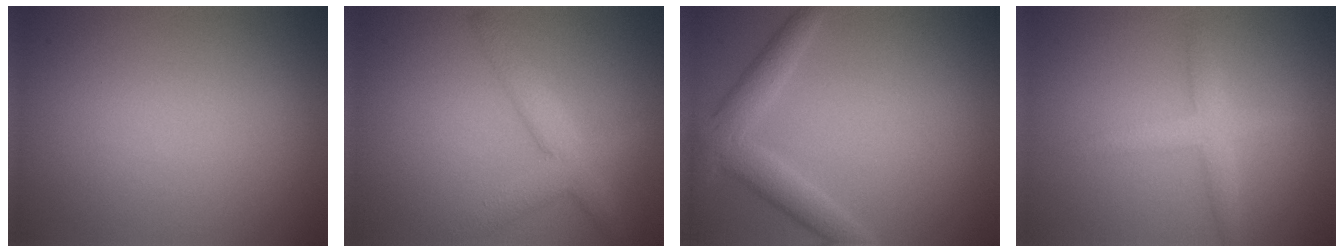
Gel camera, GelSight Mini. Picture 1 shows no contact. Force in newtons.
{"total": 3.6, "press": 3.6, "slide": 0.1}
{"total": 3.7, "press": 3.7, "slide": 0.2}
{"total": 2.5, "press": 2.5, "slide": 0.2}